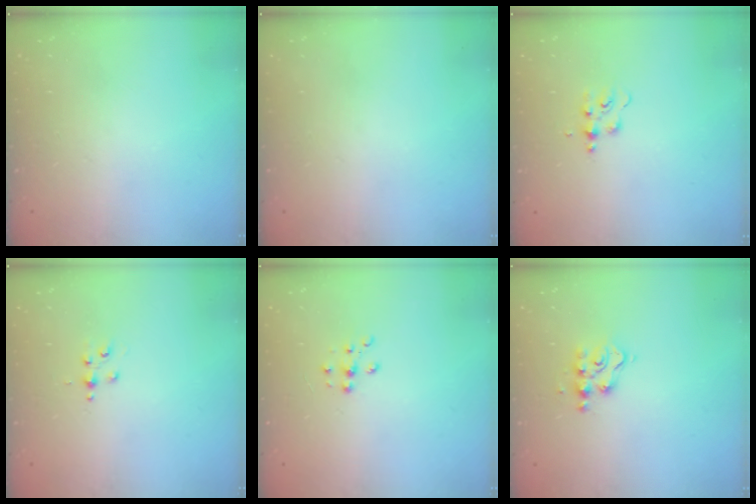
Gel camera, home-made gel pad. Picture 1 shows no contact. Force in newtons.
{"total": 0.0}
{"total": 4.2, "press": 4.2, "slide": 0.5}
{"total": 5.2, "press": 4.7, "slide": 2.2}
{"total": 6.3, "press": 6.3, "slide": 0.9}
{"total": 4.7, "press": 4.7, "slide": 0.2}